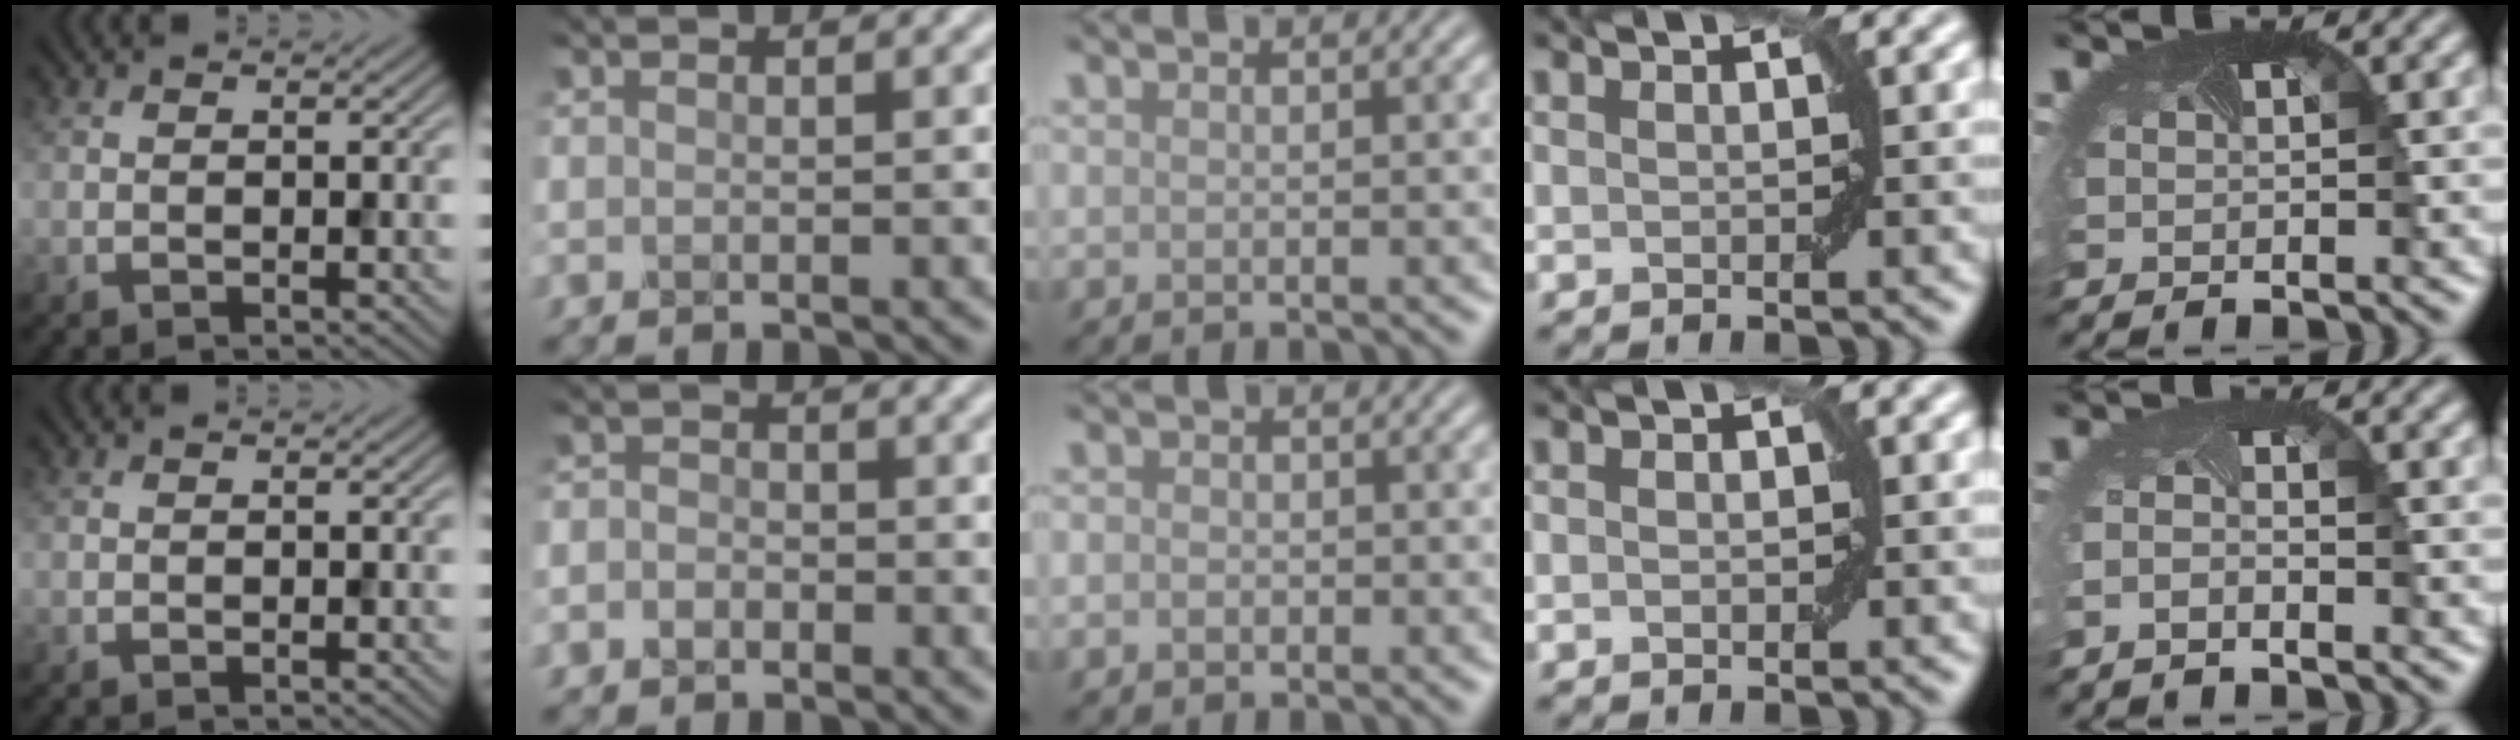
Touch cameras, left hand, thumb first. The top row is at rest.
{"index": {"total": 1.6, "force": [-0.8, 1.4, 0.4], "torque": [0.007, 0.005, -0.026]}, "middle": {"total": 1.2, "force": [-0.3, 1.1, 0.5], "torque": [0.001, -0.003, -0.013]}, "ring": {"total": 0.8, "force": [-0.1, 0.6, 0.6], "torque": [-0.007, 0.002, -0.001]}, "little": {"total": 1.0, "force": [-0.9, -0.1, 0.5], "torque": [-0.024, -0.009, -0.021]}}